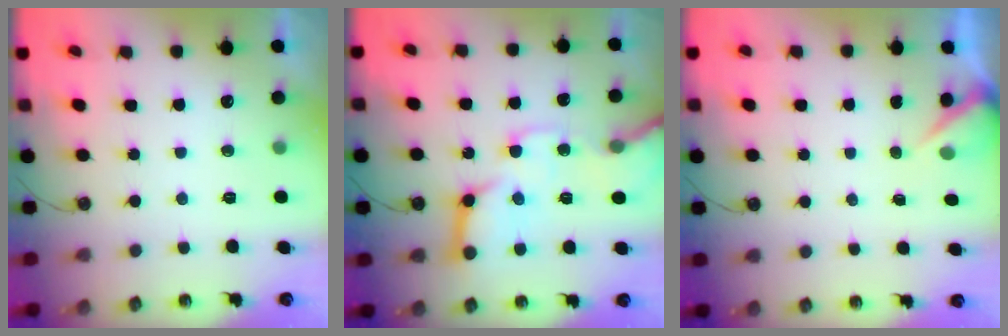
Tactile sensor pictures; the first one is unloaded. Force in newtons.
{"total": 18.9, "press": 18.7, "slide": 2.5}
{"total": 3.4, "press": 3.3, "slide": 0.4}